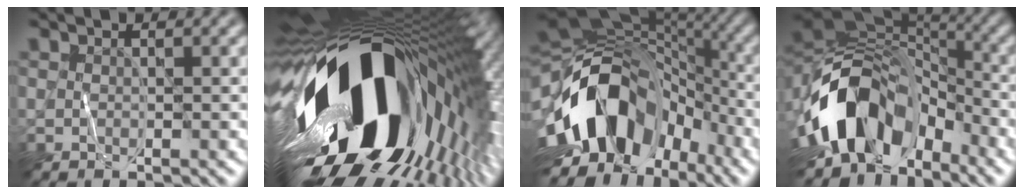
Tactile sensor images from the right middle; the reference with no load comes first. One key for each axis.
{"total": 22.2, "fx": -1.6, "fy": 11.7, "fz": 18.9, "tx": -0.344, "ty": -0.051, "tz": -0.037}
{"total": 15.1, "fx": -4.4, "fy": 10.0, "fz": 10.4, "tx": -0.184, "ty": 0.009, "tz": -0.092}
{"total": 13.8, "fx": -5.4, "fy": 8.8, "fz": 9.2, "tx": -0.178, "ty": 0.019, "tz": -0.112}